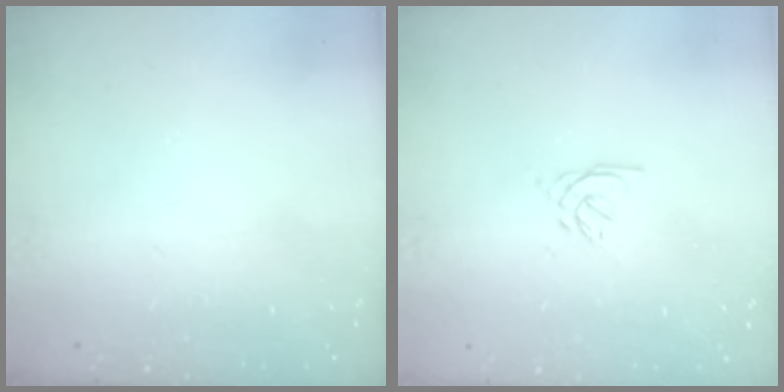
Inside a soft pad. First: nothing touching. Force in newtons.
{"total": 1.6, "press": 1.5, "slide": 0.6}